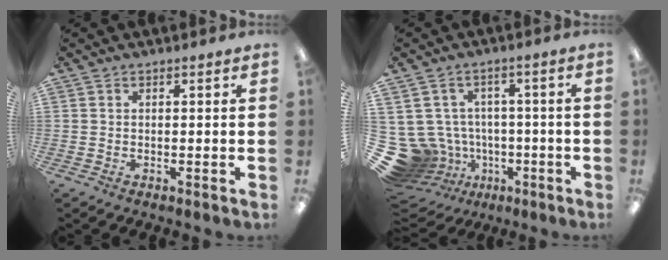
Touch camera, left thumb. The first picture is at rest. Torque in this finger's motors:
{"motor_torque": [-0.38, 0.54, -0.01, -0.08, 0.03]}